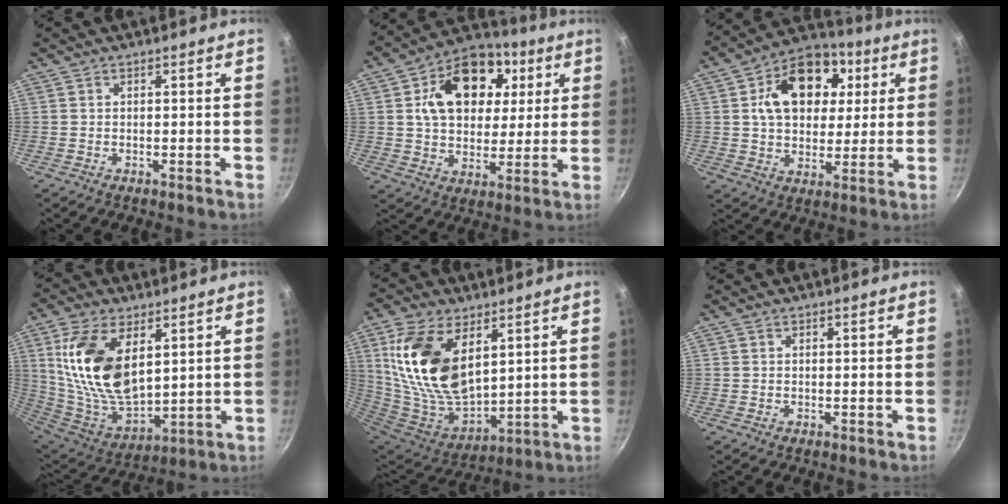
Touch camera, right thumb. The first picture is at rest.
{"total": 19.4, "force": [5.6, 13.8, 12.4], "torque": [-0.173, 0.007, 0.081]}
{"total": 18.0, "force": [4.9, 12.8, 11.6], "torque": [-0.153, 0.008, 0.067]}
{"total": 19.7, "force": [6.0, 10.8, 15.3], "torque": [-0.279, -0.039, 0.130]}
{"total": 21.3, "force": [7.4, 12.0, 16.0], "torque": [-0.296, -0.049, 0.156]}
{"total": 0.0}